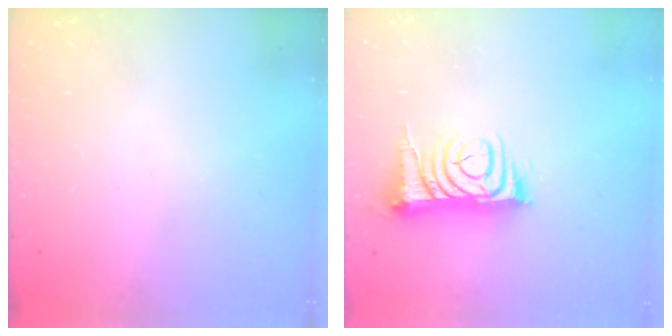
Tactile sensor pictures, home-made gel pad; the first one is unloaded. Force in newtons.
{"total": 10.2, "press": 10.2, "slide": 1.1}